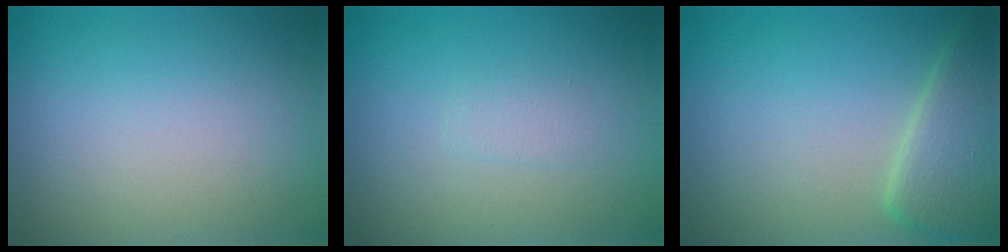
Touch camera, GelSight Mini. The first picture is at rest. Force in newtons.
{"total": 0.9, "press": 0.9, "slide": 0.0}
{"total": 4.4, "press": 4.4, "slide": 0.3}